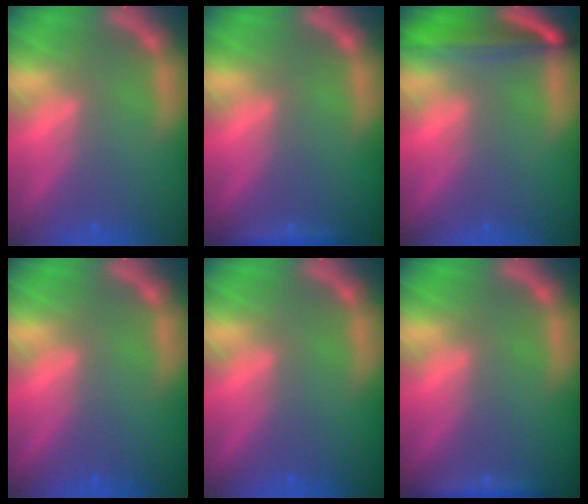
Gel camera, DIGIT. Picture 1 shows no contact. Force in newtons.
{"total": 1.4}
{"total": 6.0}
{"total": 0.0}
{"total": 0.0}
{"total": 1.9}